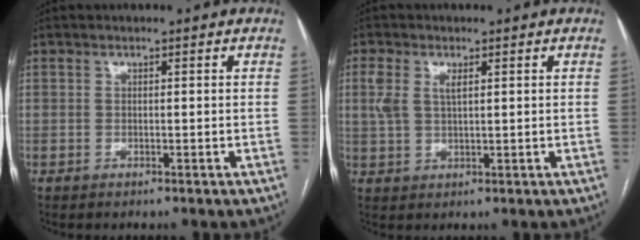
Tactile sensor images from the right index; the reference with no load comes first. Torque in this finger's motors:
{"motor_torque": [0.26, 0.12, 0.12, 0.04]}